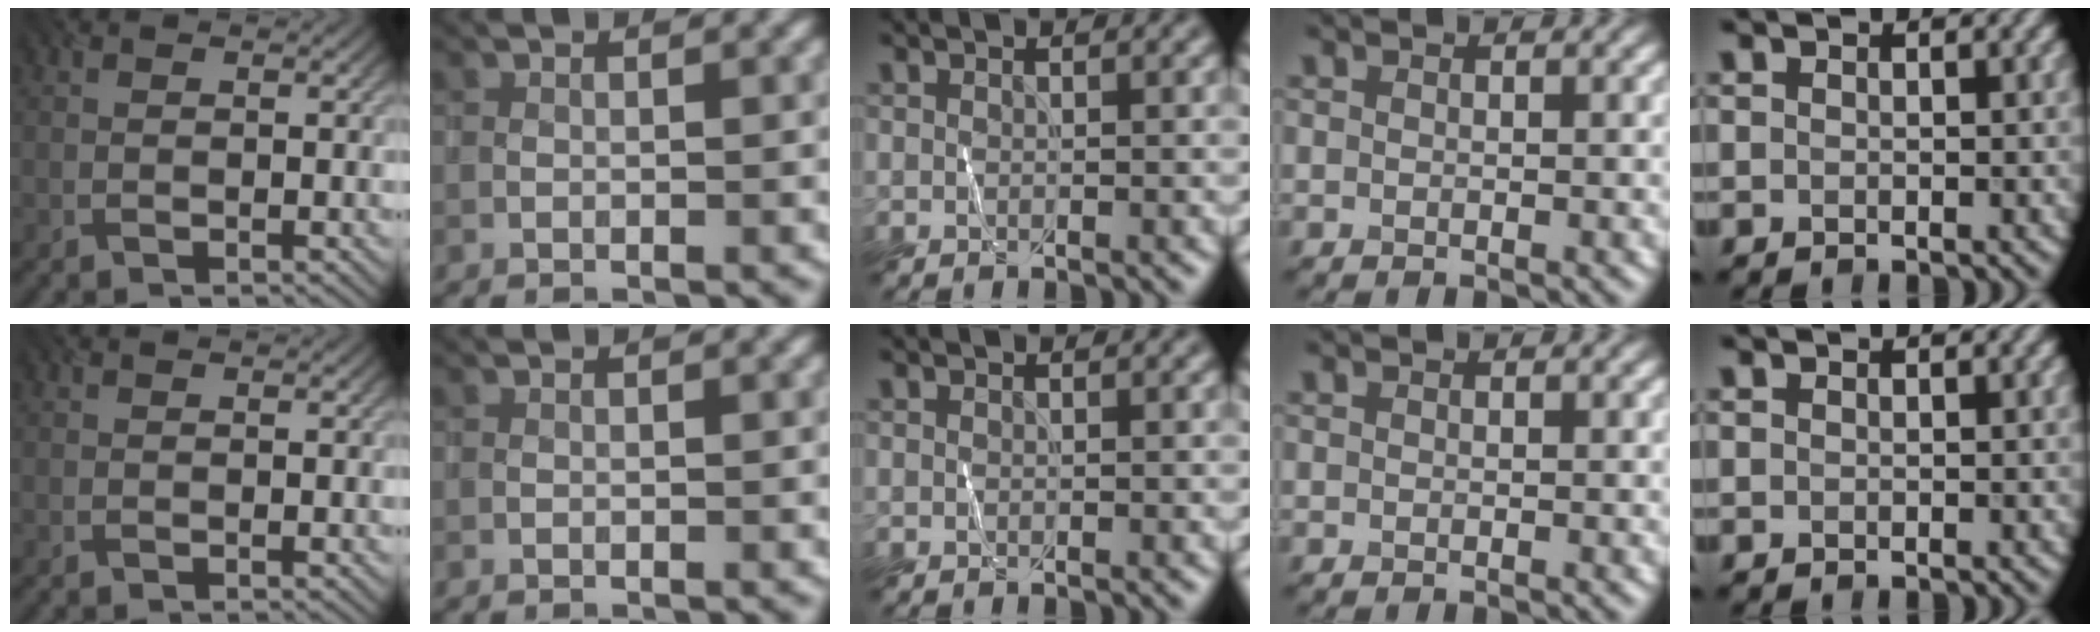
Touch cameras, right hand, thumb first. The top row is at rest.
{}